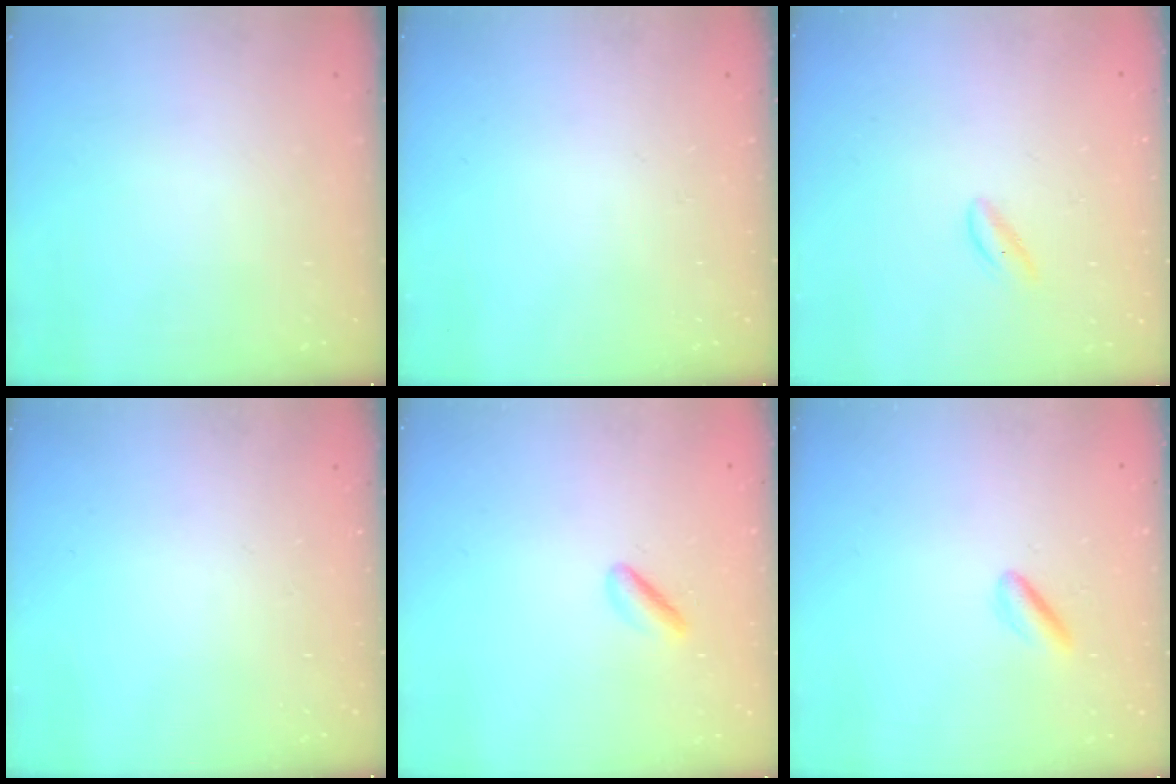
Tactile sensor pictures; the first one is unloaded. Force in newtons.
{"total": 0.0}
{"total": 0.8, "press": 0.6, "slide": 0.6}
{"total": 0.0}
{"total": 2.3, "press": 2.1, "slide": 0.9}
{"total": 2.9, "press": 2.7, "slide": 1.1}